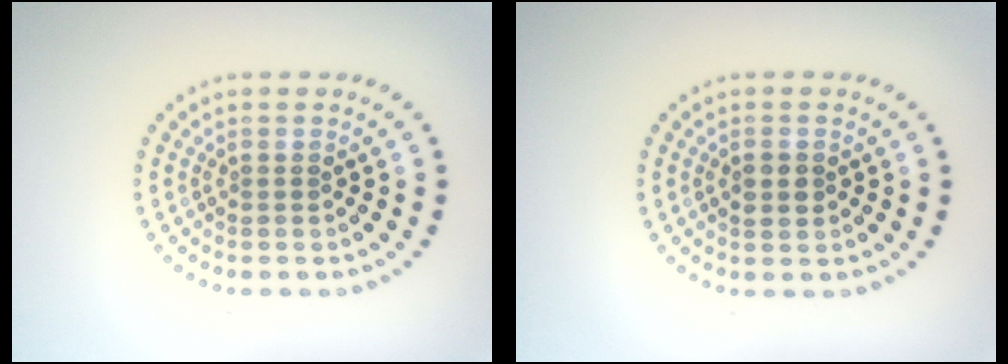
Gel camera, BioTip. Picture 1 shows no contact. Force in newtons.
{"total": 1.2, "press": 1.2, "slide": 0.1}